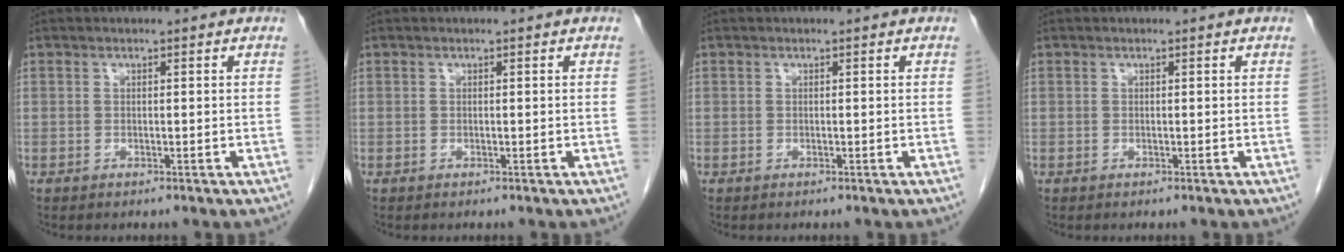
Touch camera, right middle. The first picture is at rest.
{"total": 0.0}
{"total": 0.0}
{"total": 0.0}